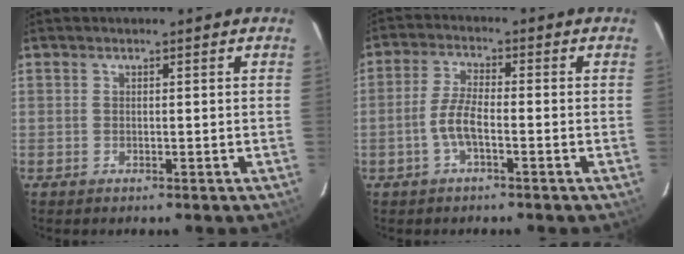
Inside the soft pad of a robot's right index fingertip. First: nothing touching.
{"total": 4.7, "force": [-1.9, 1.1, 4.1], "torque": [-0.093, 0.009, -0.038]}